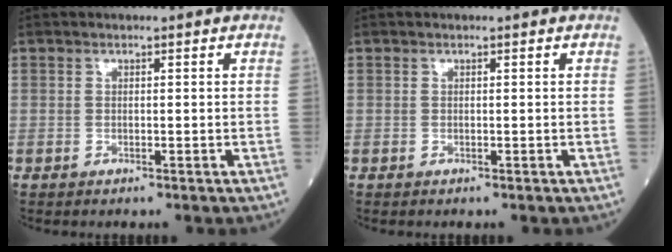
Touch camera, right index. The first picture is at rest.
{"total": 0.0}